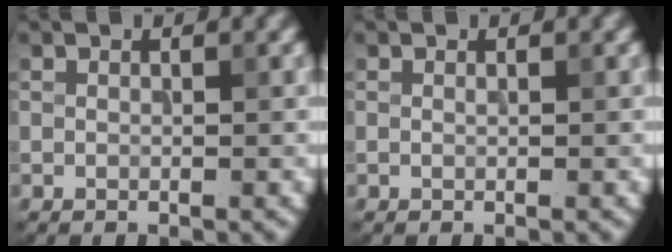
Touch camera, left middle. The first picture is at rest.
{"total": 0.0}